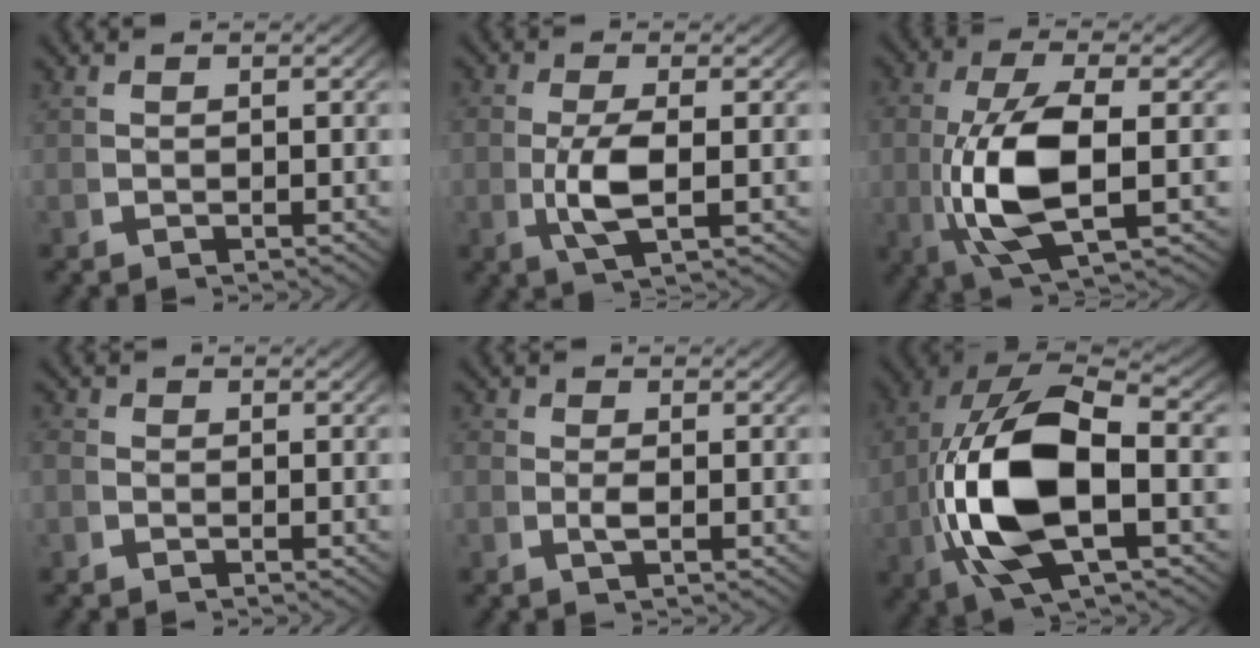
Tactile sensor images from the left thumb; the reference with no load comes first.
{"total": 4.6, "force": [0.0, 1.9, 4.2], "torque": [-0.103, -0.011, 0.006]}
{"total": 11.5, "force": [-0.8, 5.6, 10.0], "torque": [-0.246, -0.037, 0.013]}
{"total": 1.0, "force": [-0.4, 0.9, 0.3], "torque": [-0.004, -0.001, -0.011]}
{"total": 1.3, "force": [-0.1, 0.9, 1.0], "torque": [-0.025, -0.006, -0.002]}
{"total": 17.7, "force": [-0.1, 10.4, 14.4], "torque": [-0.319, -0.048, 0.020]}